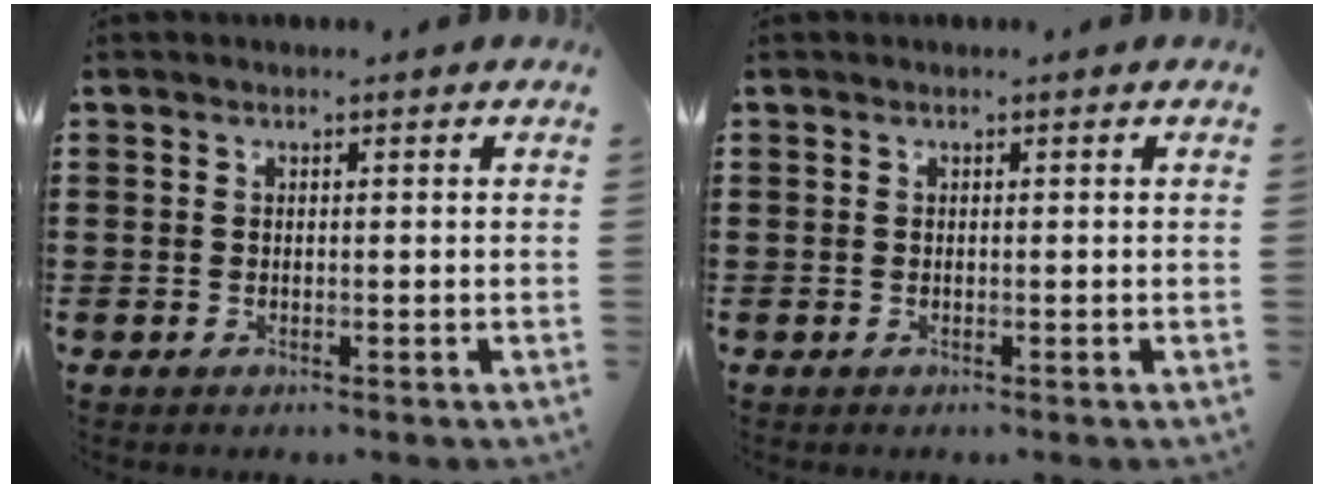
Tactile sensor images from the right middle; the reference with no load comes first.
{"total": 0.0}